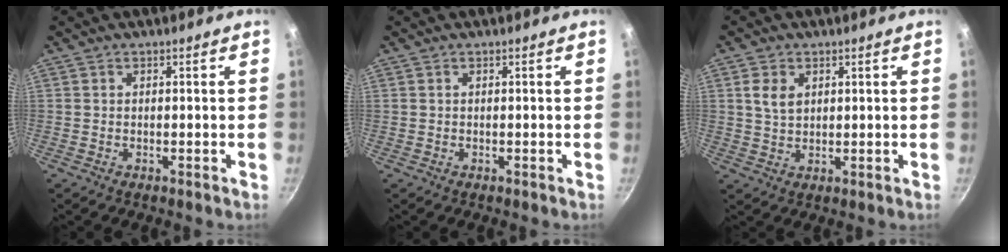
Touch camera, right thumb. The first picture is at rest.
{"total": 0.0}
{"total": 4.3, "force": [1.4, 3.0, 2.8], "torque": [-0.044, -0.004, 0.029]}